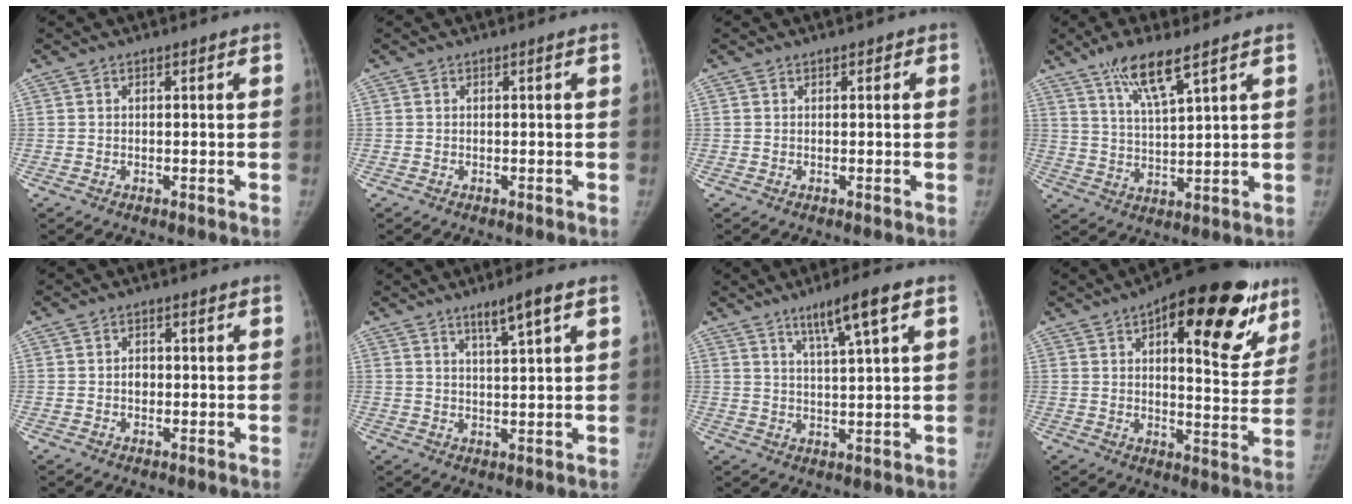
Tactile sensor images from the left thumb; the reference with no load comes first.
{"total": 0.0}
{"total": 1.0, "force": [0.5, 0.7, 0.4], "torque": [0.009, 0.000, 0.001]}
{"total": 9.0, "force": [5.9, 1.6, 6.6], "torque": [-0.124, -0.027, 0.117]}
{"total": 1.7, "force": [0.0, 1.4, 0.9], "torque": [-0.007, 0.003, -0.002]}
{"total": 5.3, "force": [3.3, 0.4, 4.2], "torque": [-0.070, -0.018, 0.057]}
{"total": 8.3, "force": [4.7, 0.6, 6.8], "torque": [-0.118, -0.016, 0.080]}
{"total": 25.1, "force": [13.0, 10.1, 19.0], "torque": [-0.209, -0.027, 0.177]}